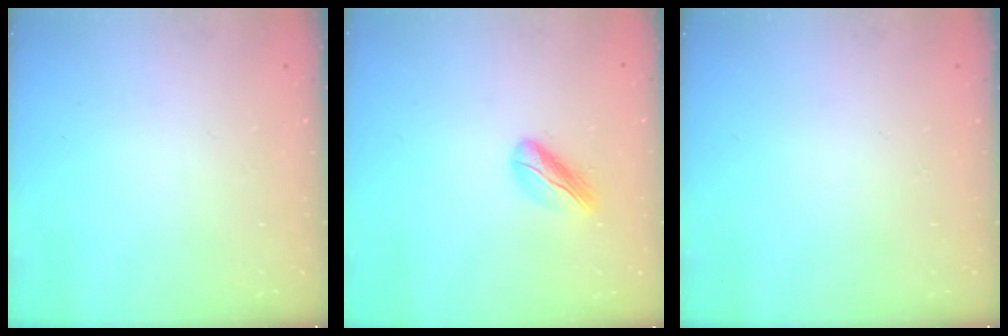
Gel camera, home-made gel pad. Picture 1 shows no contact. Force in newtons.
{"total": 5.9, "press": 5.7, "slide": 1.3}
{"total": 0.0}